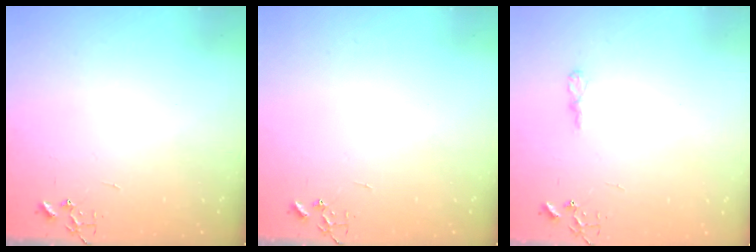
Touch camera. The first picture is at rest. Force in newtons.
{"total": 0.0}
{"total": 4.8, "press": 4.7, "slide": 0.6}